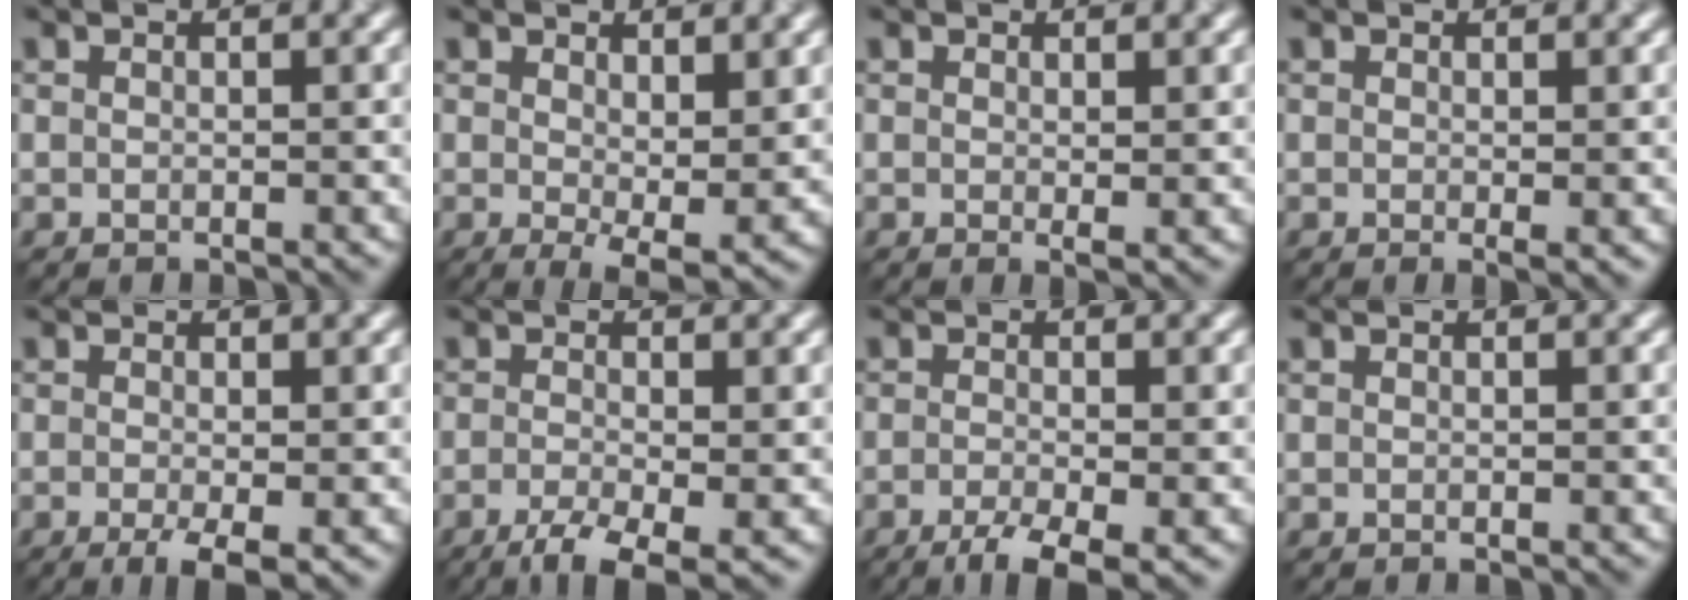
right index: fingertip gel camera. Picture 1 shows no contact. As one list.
[{"total": 4.0, "force": [0.6, 1.6, 3.6], "torque": [-0.058, -0.015, 0.015]}, {"total": 1.0, "force": [0.3, 0.2, 0.9], "torque": [-0.015, -0.006, 0.005]}, {"total": 1.0, "force": [0.1, 0.1, 1.0], "torque": [-0.015, -0.006, 0.001]}, {"total": 3.5, "force": [-1.4, 0.8, 3.1], "torque": [-0.059, -0.009, -0.023]}, {"total": 4.7, "force": [-2.5, 1.3, 3.8], "torque": [-0.077, -0.008, -0.043]}, {"total": 4.4, "force": [-2.6, 1.0, 3.5], "torque": [-0.068, -0.007, -0.048]}, {"total": 0.0}]